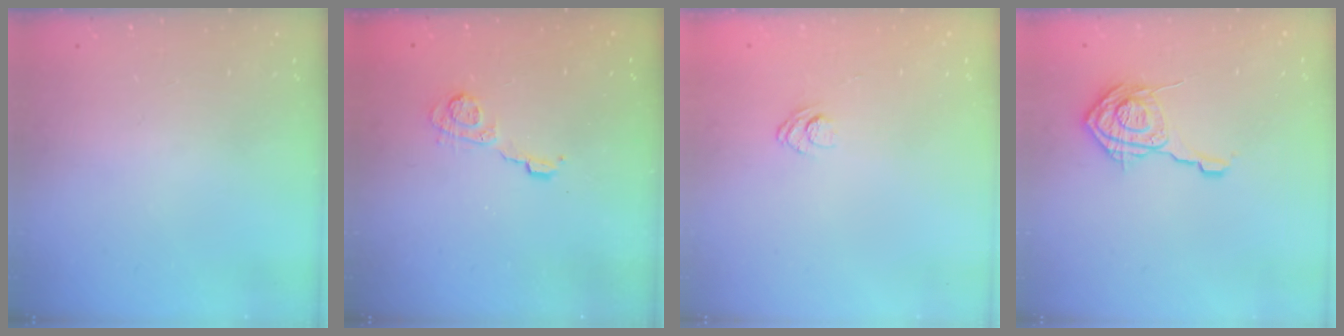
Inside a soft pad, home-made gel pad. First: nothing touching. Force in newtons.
{"total": 4.9, "press": 4.9, "slide": 0.3}
{"total": 3.8, "press": 3.5, "slide": 1.4}
{"total": 14.9, "press": 14.9, "slide": 0.5}